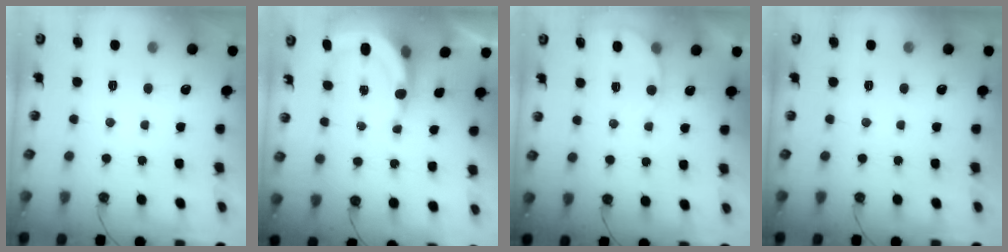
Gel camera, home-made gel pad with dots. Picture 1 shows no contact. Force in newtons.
{"total": 5.5, "press": 5.5, "slide": 0.9}
{"total": 3.4, "press": 3.4, "slide": 0.3}
{"total": 0.0}